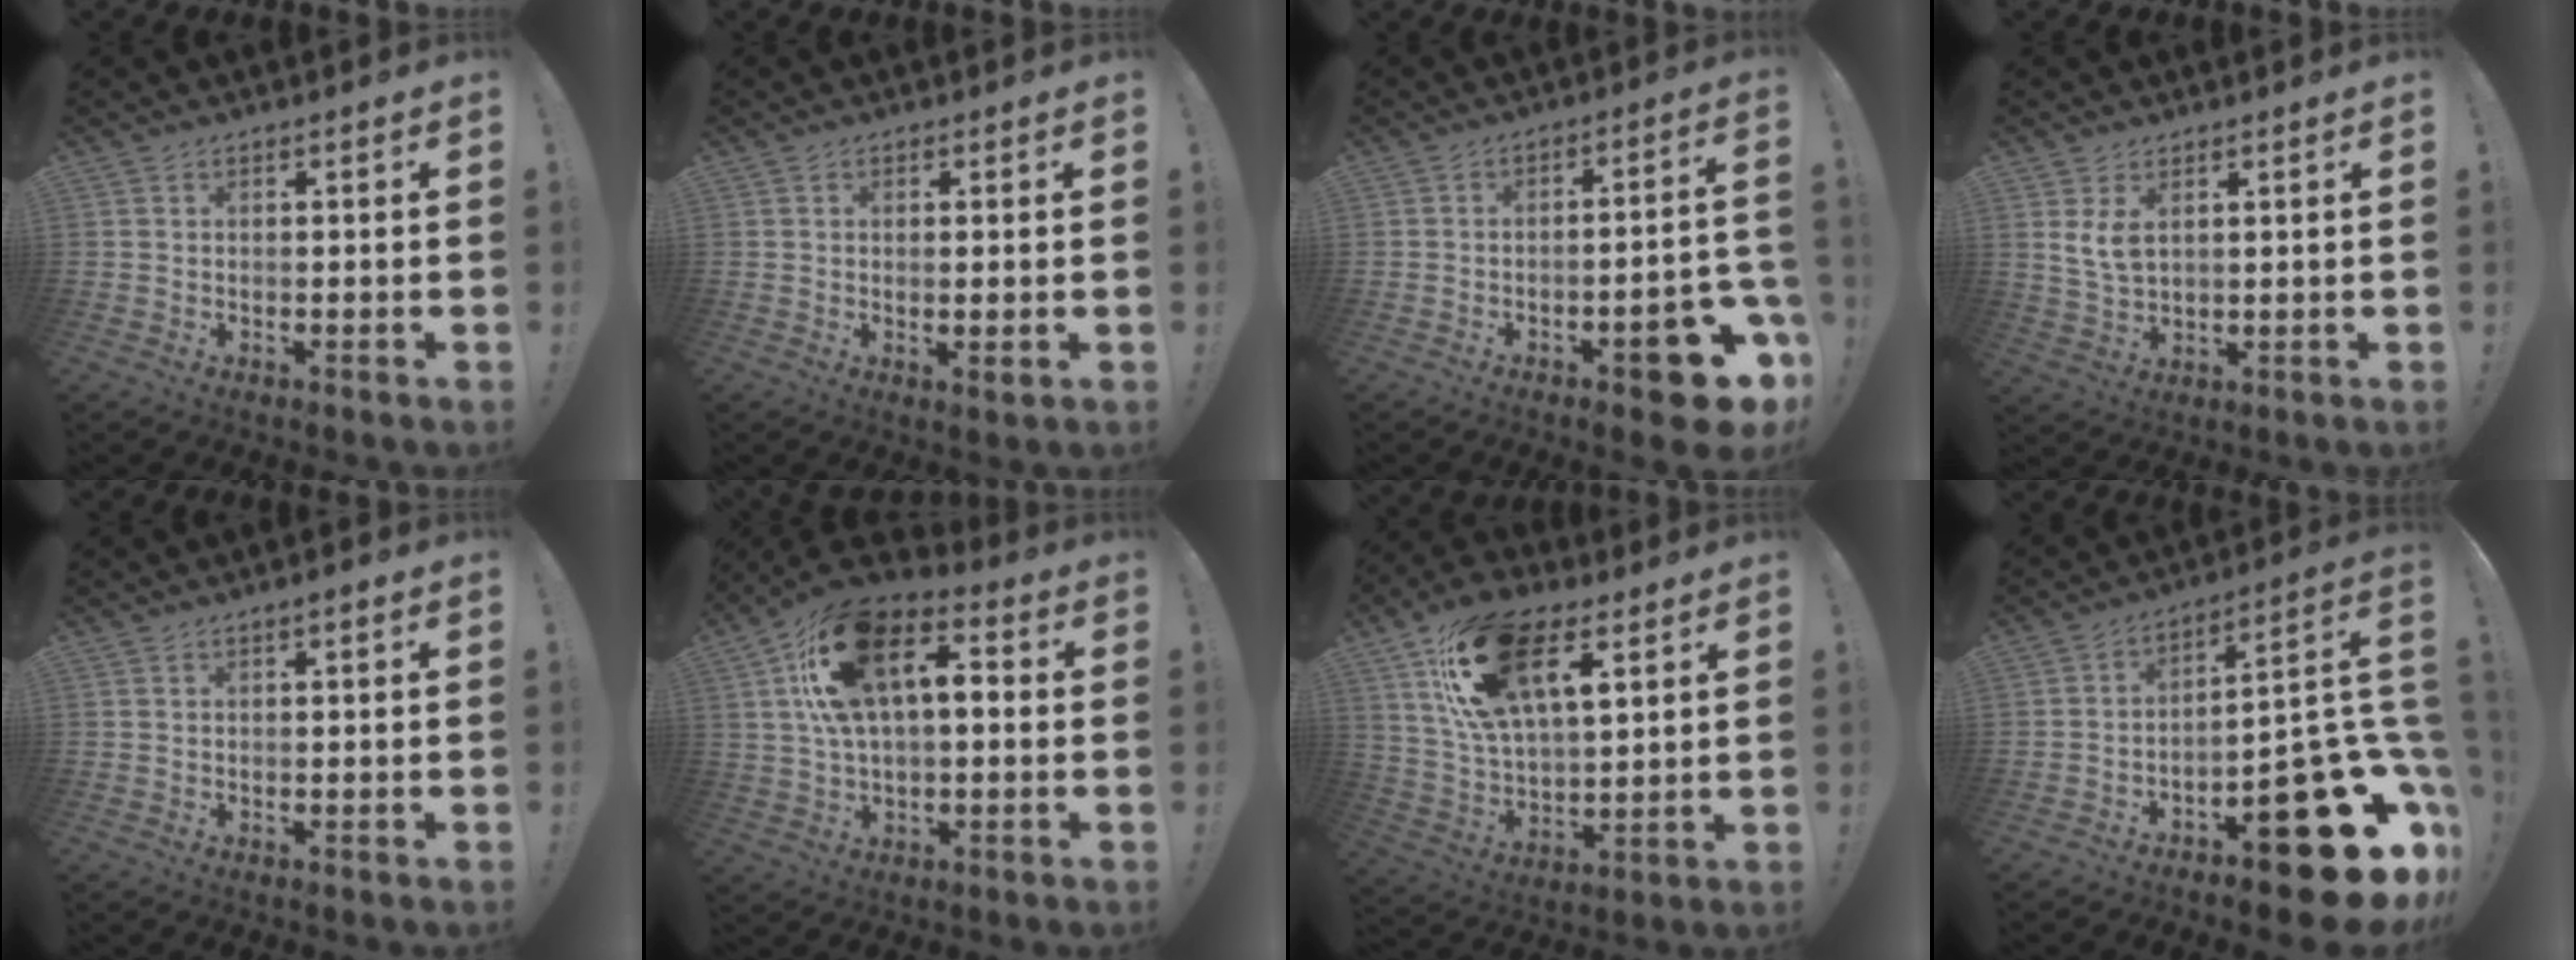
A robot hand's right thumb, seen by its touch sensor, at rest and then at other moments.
{"total": 2.0, "force": [0.7, 0.3, 1.8], "torque": [-0.017, -0.006, 0.010]}
{"total": 11.8, "force": [-6.6, 3.8, 9.1], "torque": [-0.097, 0.043, -0.100]}
{"total": 6.0, "force": [2.6, 3.3, 4.2], "torque": [-0.079, -0.017, 0.045]}
{"total": 0.8, "force": [0.6, 0.2, 0.5], "torque": [0.005, -0.006, 0.009]}
{"total": 17.6, "force": [5.4, 9.5, 13.9], "torque": [-0.221, 0.001, 0.096]}
{"total": 21.0, "force": [10.0, 11.1, 14.8], "torque": [-0.267, -0.030, 0.177]}
{"total": 22.4, "force": [-11.6, 8.0, 17.4], "torque": [-0.174, 0.060, -0.179]}